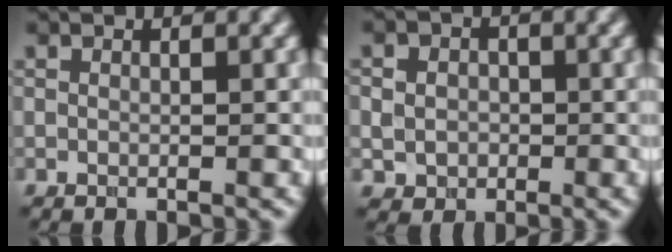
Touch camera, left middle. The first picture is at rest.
{"total": 3.4, "force": [0.2, 3.0, 1.6], "torque": [-0.016, 0.011, -0.013]}